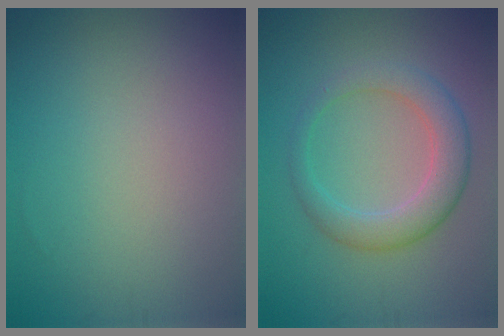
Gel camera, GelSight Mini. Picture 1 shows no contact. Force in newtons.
{"total": 4.3, "press": 4.3, "slide": 0.1}